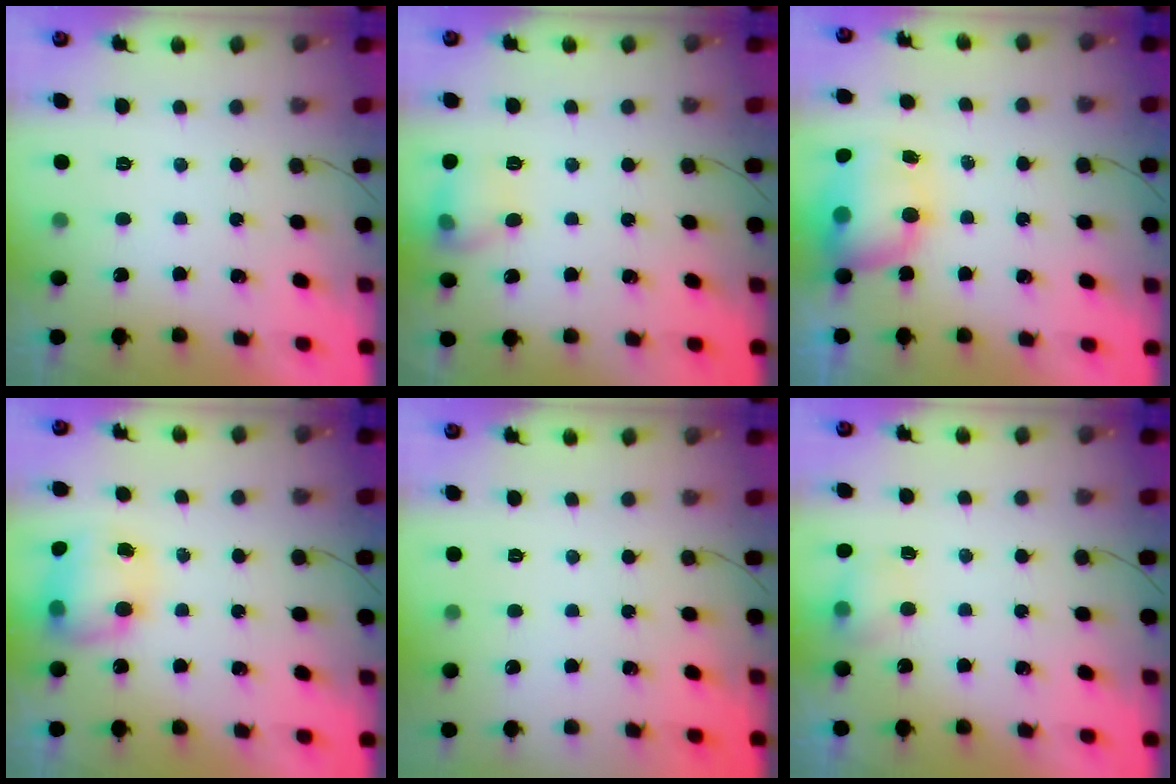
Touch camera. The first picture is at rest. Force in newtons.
{"total": 9.3, "press": 9.3, "slide": 0.8}
{"total": 7.6, "press": 7.4, "slide": 1.8}
{"total": 8.1, "press": 8.0, "slide": 1.4}
{"total": 0.0}
{"total": 7.8, "press": 4.2, "slide": 6.5}